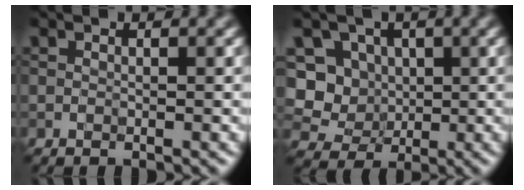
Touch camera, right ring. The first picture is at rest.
{"total": 6.8, "force": [0.6, 6.3, 2.6], "torque": [-0.044, 0.020, -0.012]}